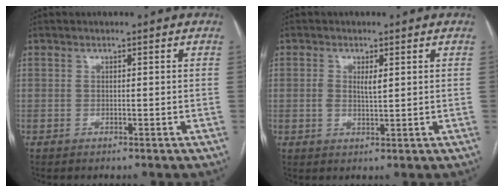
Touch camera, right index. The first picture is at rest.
{"total": 2.6, "force": [0.6, 0.9, 2.4], "torque": [-0.047, -0.001, 0.013]}